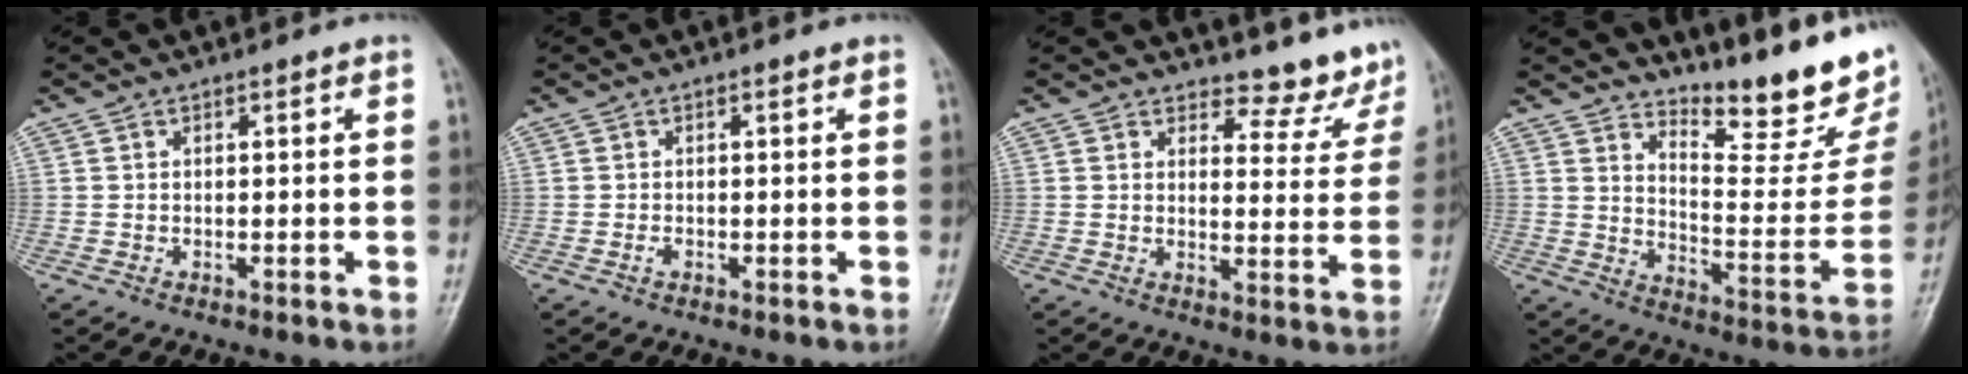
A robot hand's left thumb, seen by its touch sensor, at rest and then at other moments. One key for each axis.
{"total": 0.7, "fx": -0.3, "fy": 0.4, "fz": 0.5, "tx": -0.007, "ty": 0.000, "tz": -0.005}
{"total": 7.2, "fx": 6.8, "fy": 2.3, "fz": 0.1, "tx": 0.024, "ty": -0.070, "tz": 0.075}
{"total": 18.5, "fx": 15.3, "fy": 4.6, "fz": 9.3, "tx": -0.091, "ty": -0.133, "tz": 0.210}